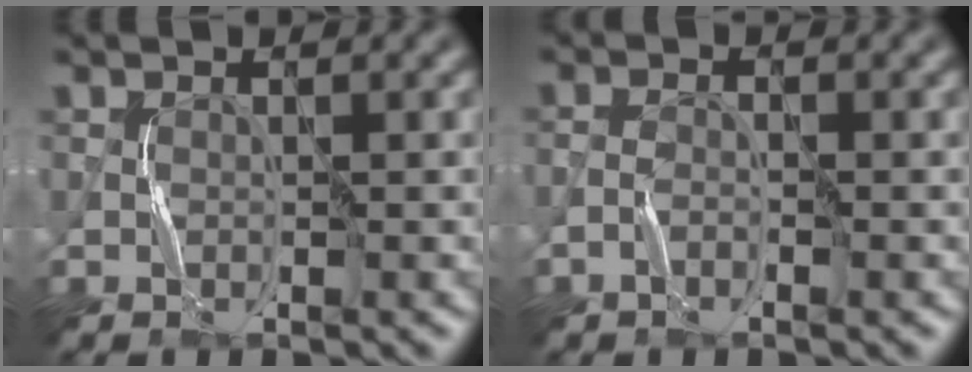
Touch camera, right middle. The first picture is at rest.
{"total": 1.3, "force": [-0.8, 0.4, 0.9], "torque": [-0.020, 0.004, -0.019]}